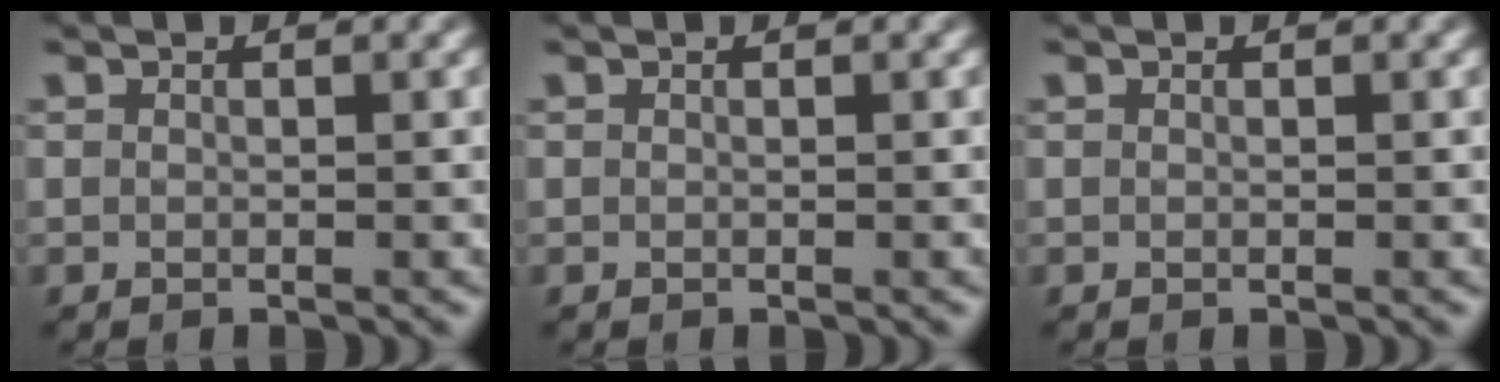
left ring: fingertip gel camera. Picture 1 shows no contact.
{"total": 0.0}
{"total": 0.0}